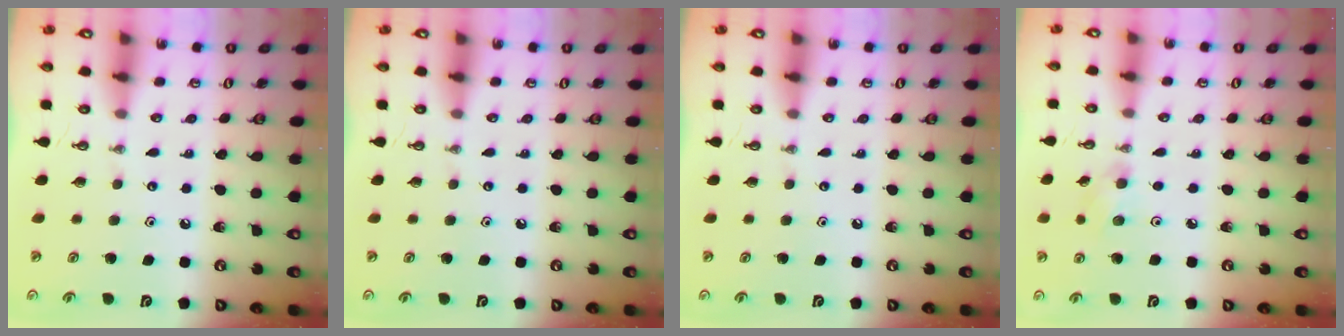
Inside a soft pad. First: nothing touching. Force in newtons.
{"total": 0.0}
{"total": 0.0}
{"total": 5.7, "press": 5.4, "slide": 1.8}